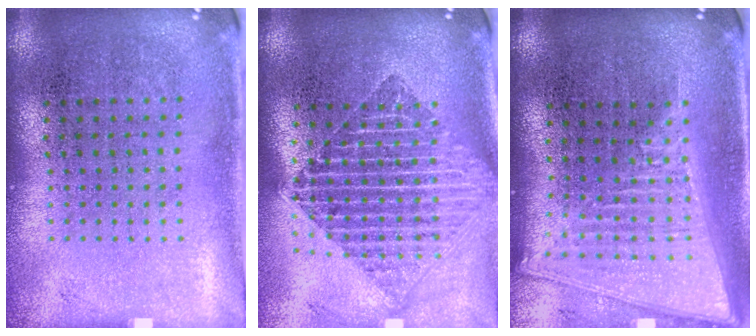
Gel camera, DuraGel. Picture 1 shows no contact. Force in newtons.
{"total": 2.2, "press": 1.8, "slide": 1.3}
{"total": 2.1, "press": 1.8, "slide": 1.1}